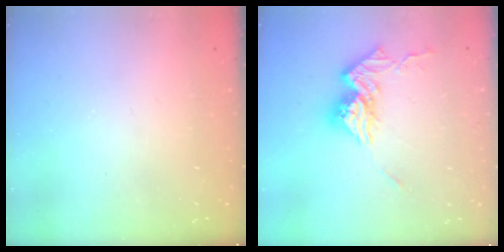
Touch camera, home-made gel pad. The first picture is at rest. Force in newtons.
{"total": 14.1, "press": 14.1, "slide": 1.4}